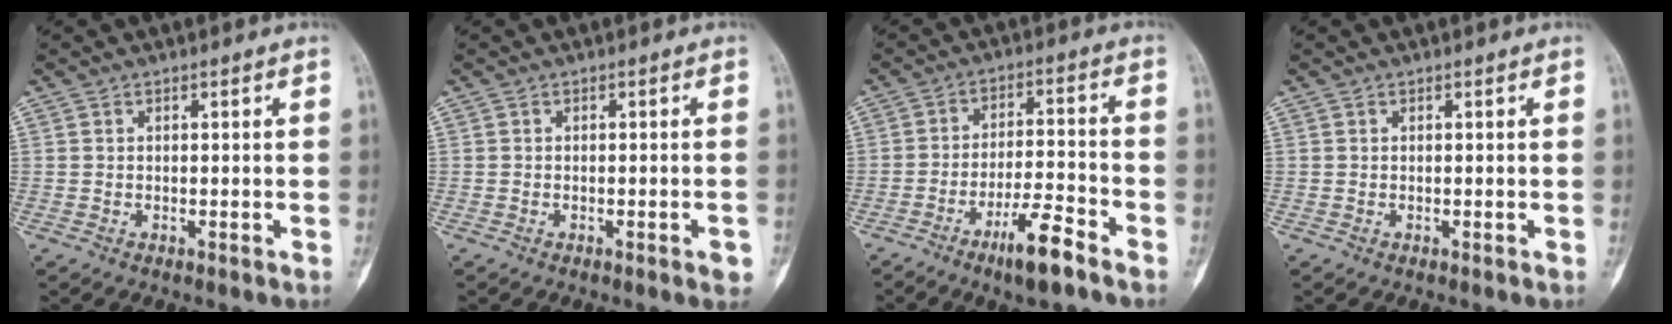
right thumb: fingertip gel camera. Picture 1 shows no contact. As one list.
[{"total": 2.0, "force": [-0.9, 0.5, 1.7], "torque": [-0.021, 0.003, -0.012]}, {"total": 9.4, "force": [-6.1, 1.9, 6.9], "torque": [-0.123, 0.037, -0.103]}, {"total": 0.0}]